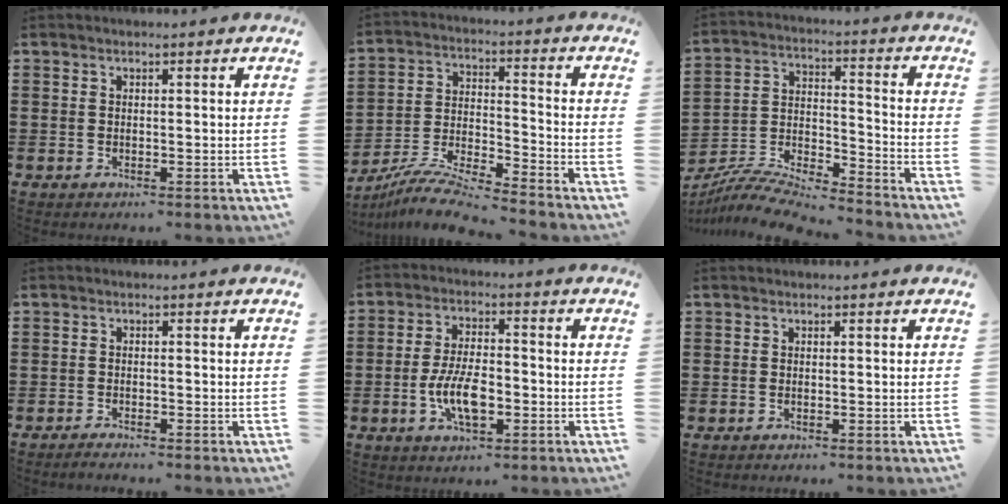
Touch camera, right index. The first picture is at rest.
{"total": 9.2, "force": [-8.8, -0.1, 2.9], "torque": [-0.064, 0.003, -0.174]}
{"total": 8.2, "force": [-7.9, 0.6, 2.2], "torque": [-0.053, -0.002, -0.162]}
{"total": 0.9, "force": [-0.9, -0.1, 0.1], "torque": [-0.005, -0.001, -0.018]}
{"total": 7.7, "force": [-2.2, 3.3, 6.6], "torque": [-0.151, -0.004, -0.047]}
{"total": 0.0}